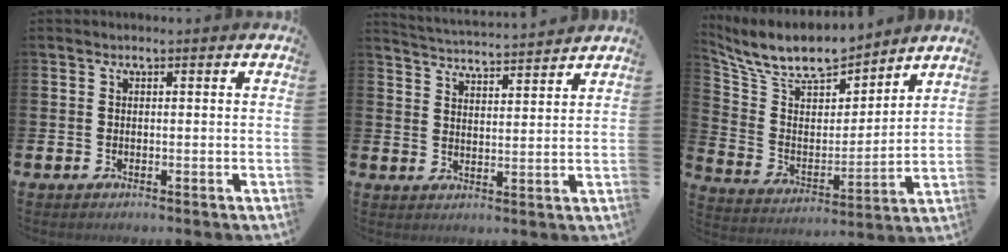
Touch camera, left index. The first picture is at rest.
{"total": 4.3, "force": [4.3, -0.2, 0.0], "torque": [-0.015, -0.036, 0.074]}
{"total": 10.2, "force": [9.5, 2.8, 2.4], "torque": [-0.088, -0.069, 0.168]}